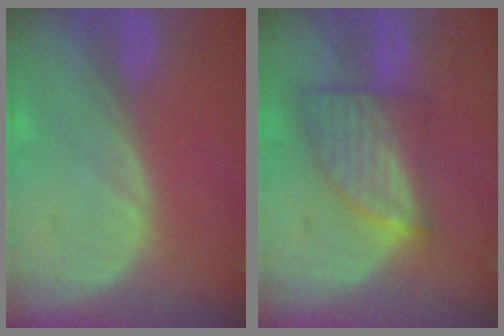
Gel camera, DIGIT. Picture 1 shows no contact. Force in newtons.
{"total": 7.5, "press": 6.7, "slide": 3.4}